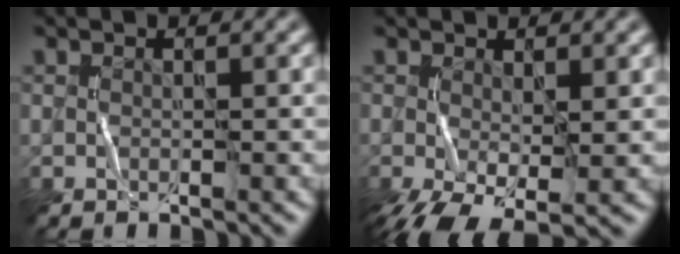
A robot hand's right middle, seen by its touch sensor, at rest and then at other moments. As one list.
[{"total": 5.9, "force": [-2.1, 3.0, 4.6], "torque": [-0.113, -0.024, -0.029]}]